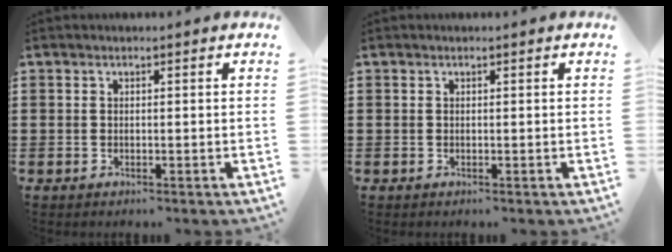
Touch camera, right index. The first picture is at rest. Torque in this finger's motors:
{"motor_torque": [0.14, 0.13, 0.00, 0.00]}